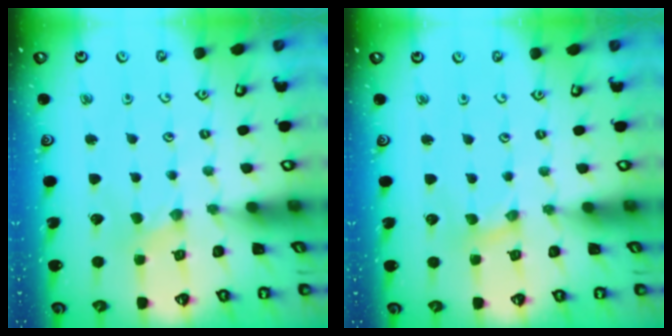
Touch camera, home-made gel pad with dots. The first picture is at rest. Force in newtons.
{"total": 0.7, "press": 0.6, "slide": 0.2}